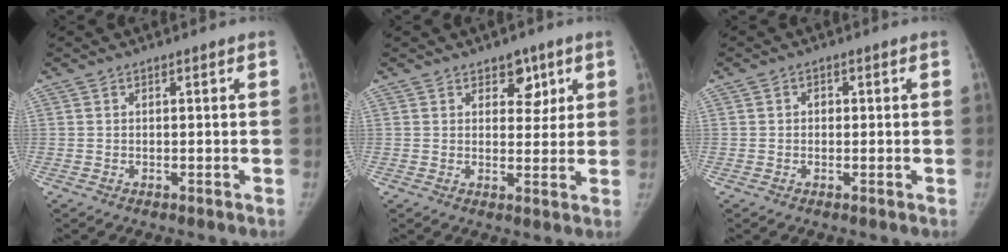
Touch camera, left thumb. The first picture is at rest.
{"total": 5.0, "force": [2.7, 3.4, 2.4], "torque": [0.003, -0.013, 0.037]}
{"total": 1.3, "force": [0.0, 1.2, 0.5], "torque": [0.001, 0.004, -0.006]}